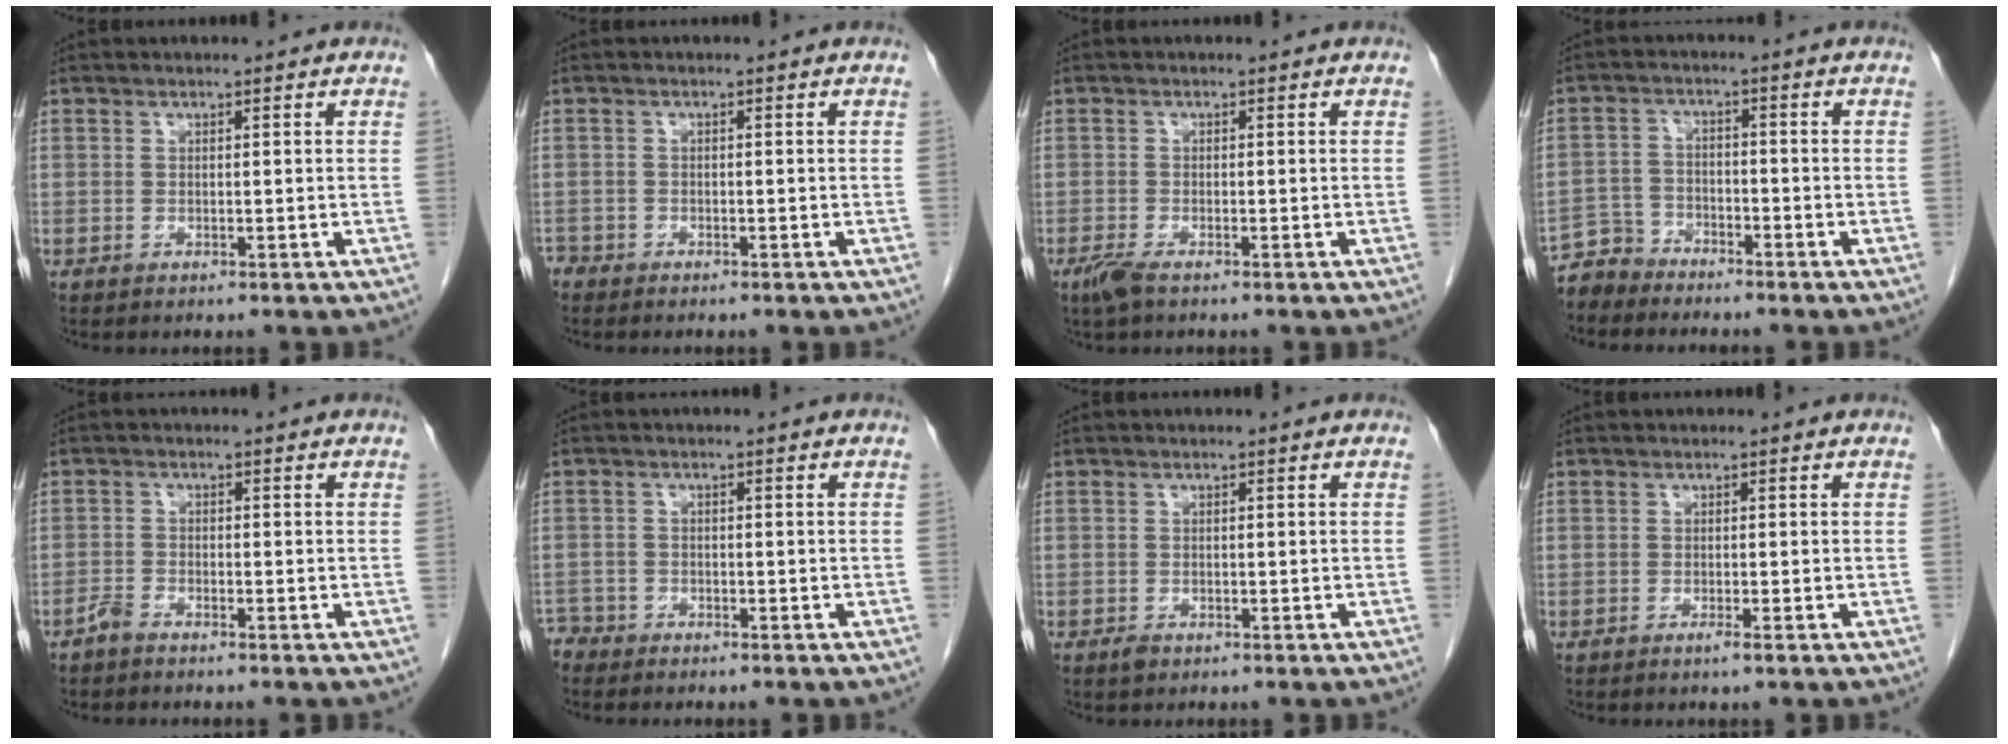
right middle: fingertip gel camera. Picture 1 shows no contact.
{"total": 1.7, "force": [-1.5, 0.8, 0.1], "torque": [-0.005, 0.000, -0.027]}
{"total": 2.4, "force": [-1.7, 0.4, 1.7], "torque": [-0.042, -0.007, -0.033]}
{"total": 4.1, "force": [-3.8, 1.4, -0.7], "torque": [0.013, -0.004, -0.078]}
{"total": 1.6, "force": [-1.5, 0.2, 0.6], "torque": [-0.015, -0.001, -0.031]}
{"total": 2.6, "force": [-2.4, 1.0, -0.3], "torque": [0.003, -0.001, -0.048]}
{"total": 0.9, "force": [-0.7, 0.4, 0.5], "torque": [-0.010, 0.000, -0.009]}
{"total": 0.9, "force": [-0.5, -0.2, 0.7], "torque": [-0.017, -0.002, -0.008]}